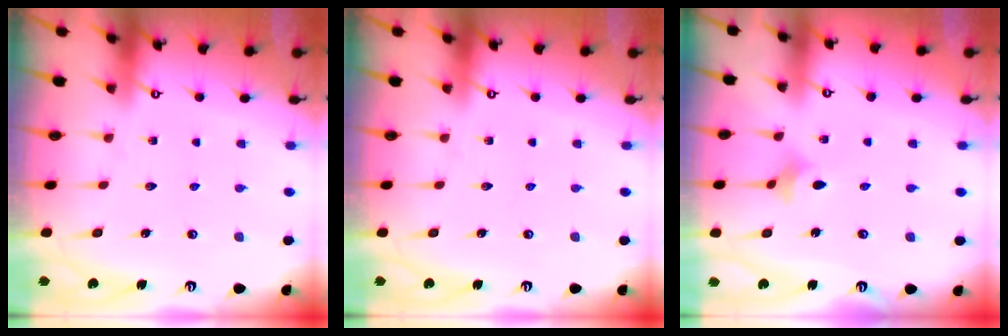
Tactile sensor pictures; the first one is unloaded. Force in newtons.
{"total": 0.0}
{"total": 3.3, "press": 3.3, "slide": 0.7}